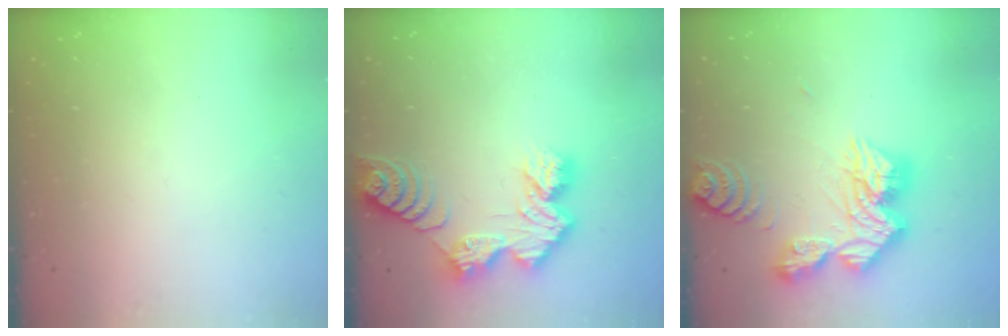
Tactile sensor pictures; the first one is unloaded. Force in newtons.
{"total": 11.5, "press": 11.5, "slide": 0.8}
{"total": 19.6, "press": 19.5, "slide": 1.9}